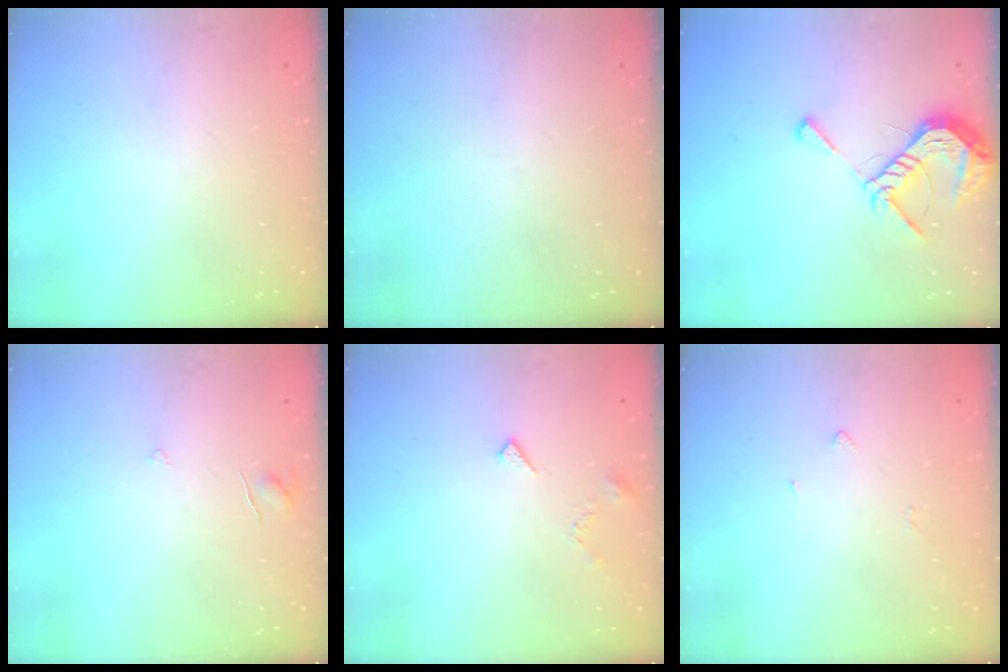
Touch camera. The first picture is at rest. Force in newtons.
{"total": 0.0}
{"total": 9.3, "press": 9.3, "slide": 1.1}
{"total": 3.2, "press": 3.1, "slide": 0.2}
{"total": 3.4, "press": 3.4, "slide": 0.4}
{"total": 1.9, "press": 1.8, "slide": 0.6}